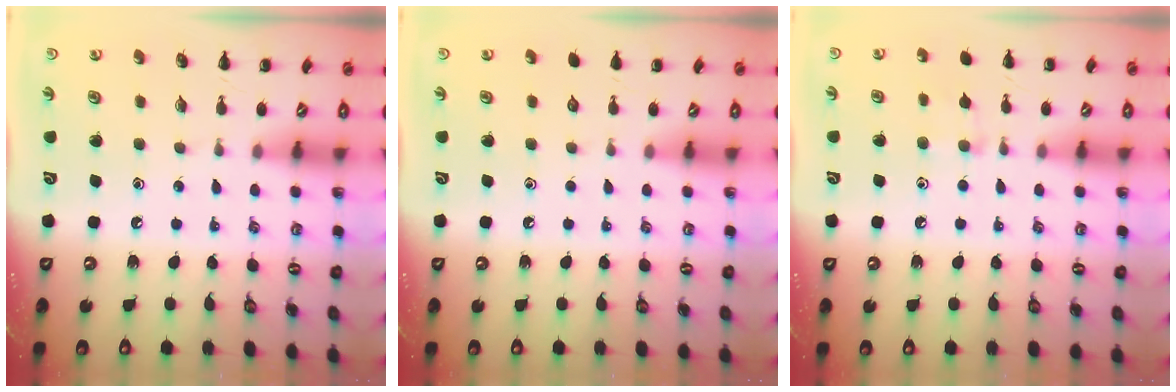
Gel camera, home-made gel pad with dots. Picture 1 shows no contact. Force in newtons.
{"total": 0.0}
{"total": 7.4, "press": 7.0, "slide": 2.3}